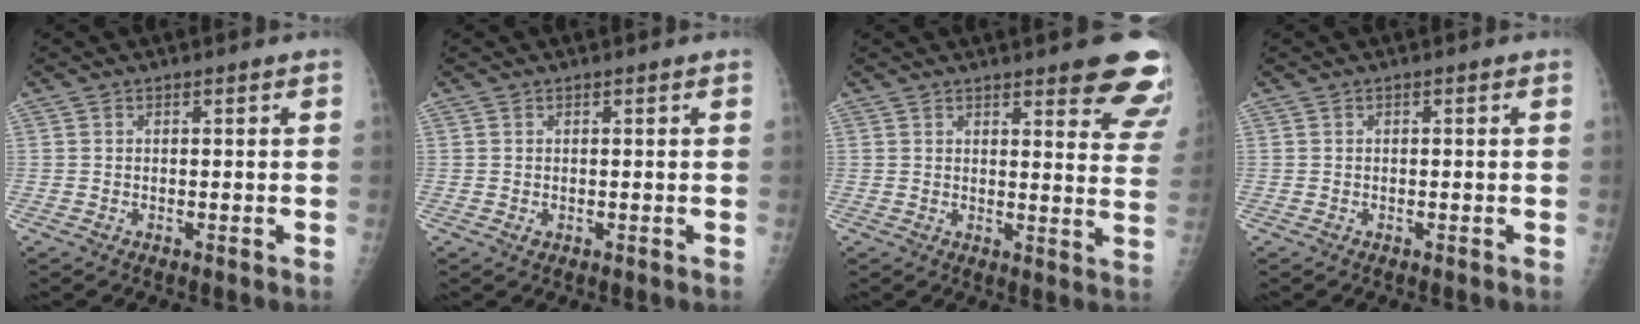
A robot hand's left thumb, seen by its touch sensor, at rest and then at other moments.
{"total": 0.5, "force": [0.1, 0.4, 0.4], "torque": [-0.004, -0.001, 0.003]}
{"total": 13.5, "force": [9.9, 3.2, 8.6], "torque": [-0.066, -0.056, 0.101]}
{"total": 0.0}